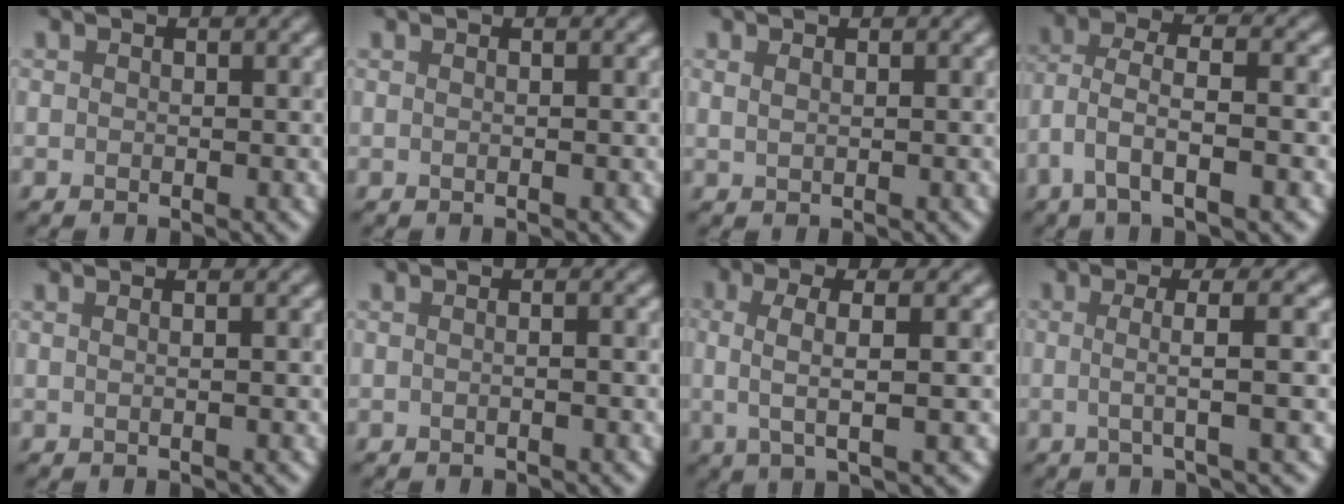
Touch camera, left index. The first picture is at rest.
{"total": 1.1, "force": [0.4, 0.6, 0.8], "torque": [0.003, -0.005, -0.014]}
{"total": 1.3, "force": [1.1, 0.6, 0.5], "torque": [-0.002, -0.003, 0.010]}
{"total": 4.7, "force": [-2.0, 1.4, 4.0], "torque": [-0.088, 0.008, -0.032]}
{"total": 2.1, "force": [0.8, 1.2, 1.5], "torque": [-0.003, 0.013, -0.014]}
{"total": 1.8, "force": [0.1, 1.0, 1.4], "torque": [0.009, 0.000, -0.023]}
{"total": 4.2, "force": [0.2, 0.9, 4.1], "torque": [-0.073, 0.010, 0.008]}
{"total": 3.7, "force": [-0.1, 0.6, 3.7], "torque": [-0.055, 0.005, -0.003]}